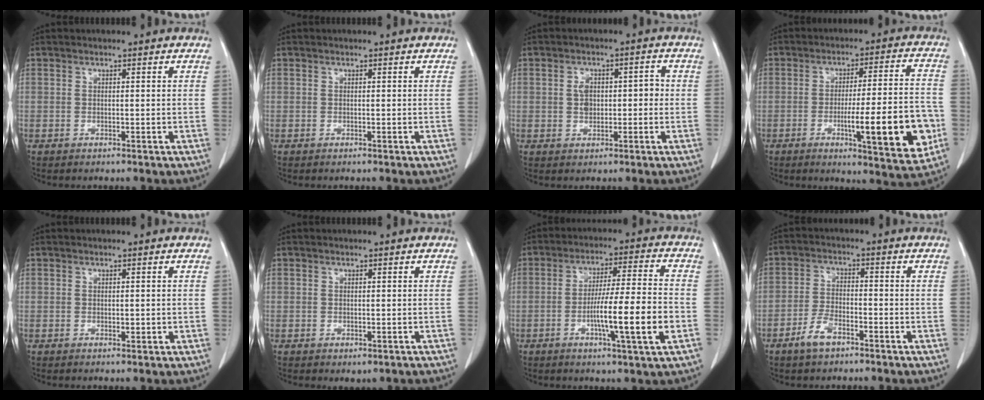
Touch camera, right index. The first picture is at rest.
{"total": 0.0}
{"total": 4.2, "force": [-0.1, 2.7, 3.3], "torque": [-0.052, 0.018, 0.000]}
{"total": 15.2, "force": [-4.3, 1.8, 14.5], "torque": [-0.202, -0.001, -0.058]}
{"total": 0.9, "force": [-0.1, 0.4, 0.8], "torque": [-0.012, -0.002, 0.001]}
{"total": 1.5, "force": [-0.5, 1.3, 0.5], "torque": [-0.006, 0.003, 0.002]}
{"total": 12.0, "force": [-3.5, -0.2, 11.5], "torque": [-0.192, -0.002, -0.061]}
{"total": 4.6, "force": [-3.0, 1.9, 2.8], "torque": [-0.066, 0.000, -0.055]}